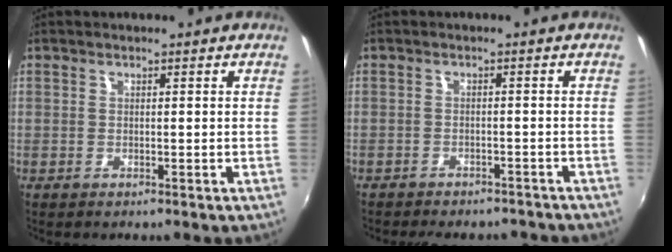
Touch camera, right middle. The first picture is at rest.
{"total": 10.2, "force": [-8.9, 3.4, 3.6], "torque": [-0.085, -0.015, -0.116]}